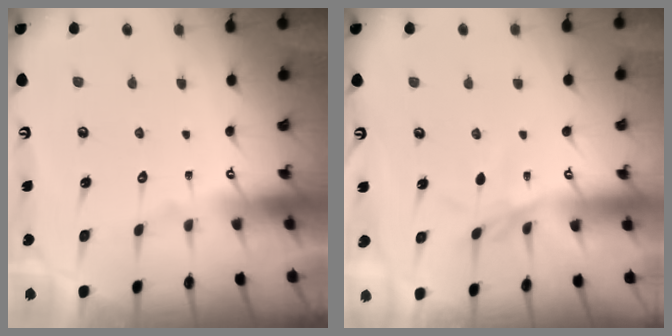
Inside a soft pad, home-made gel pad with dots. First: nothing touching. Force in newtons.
{"total": 2.6, "press": 2.6, "slide": 0.1}